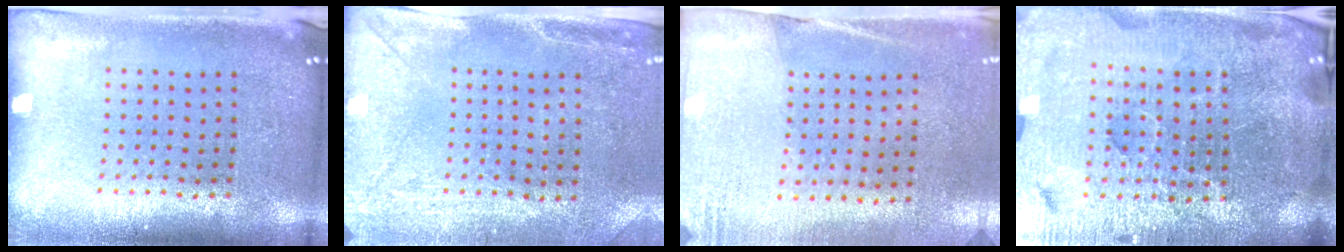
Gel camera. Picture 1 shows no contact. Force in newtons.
{"total": 3.0, "press": 2.4, "slide": 1.8}
{"total": 2.7, "press": 2.4, "slide": 1.3}
{"total": 5.8, "press": 5.3, "slide": 2.4}